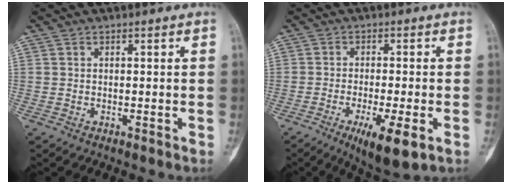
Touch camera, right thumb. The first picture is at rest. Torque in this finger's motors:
{"motor_torque": [1.15, 0.98, 1.06, -0.43, 0.17]}